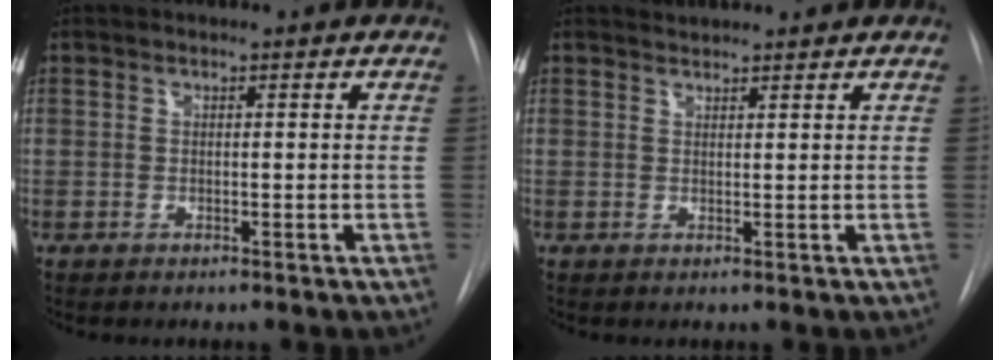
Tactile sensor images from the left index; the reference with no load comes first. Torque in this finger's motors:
{"motor_torque": [0.10, -0.05, -0.02, 0.01]}